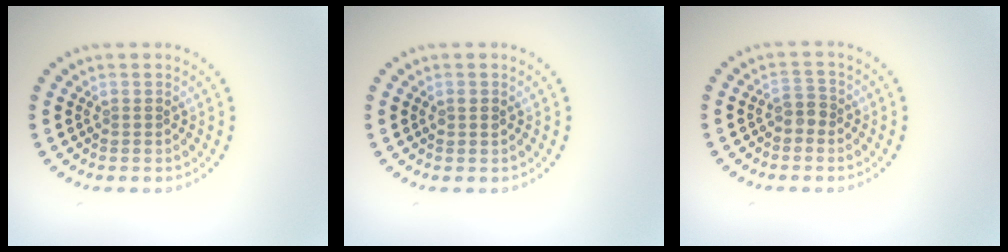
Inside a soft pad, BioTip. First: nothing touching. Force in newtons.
{"total": 0.9, "press": 0.9, "slide": 0.1}
{"total": 1.5, "press": 1.3, "slide": 0.7}